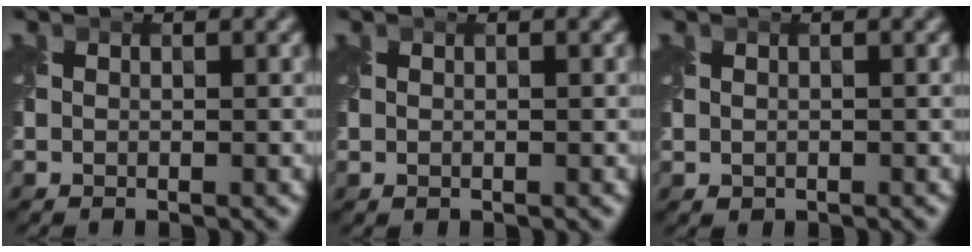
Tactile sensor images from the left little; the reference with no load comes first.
{"total": 0.0}
{"total": 0.5, "force": [0.0, 0.5, 0.2], "torque": [-0.005, -0.003, 0.002]}